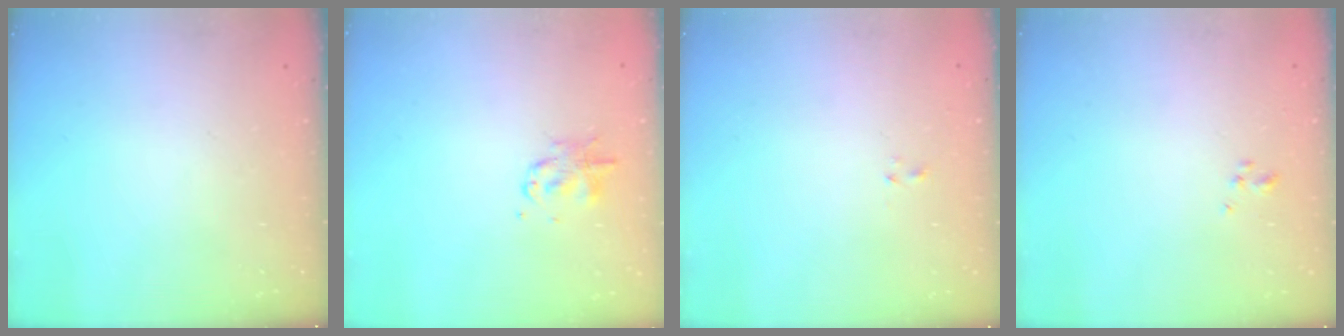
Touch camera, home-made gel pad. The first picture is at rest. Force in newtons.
{"total": 2.8, "press": 2.8, "slide": 0.2}
{"total": 0.7, "press": 0.5, "slide": 0.4}
{"total": 0.9, "press": 0.8, "slide": 0.3}